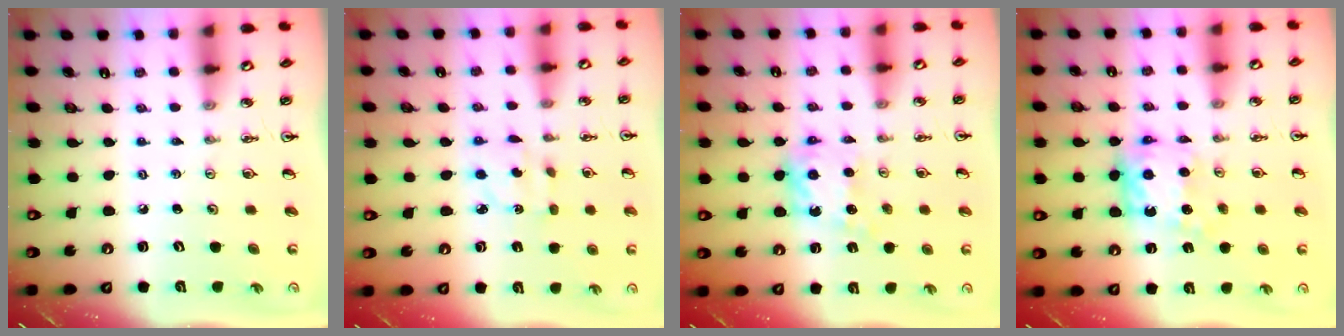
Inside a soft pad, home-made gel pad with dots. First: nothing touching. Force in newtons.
{"total": 2.6, "press": 2.5, "slide": 0.3}
{"total": 8.7, "press": 8.7, "slide": 0.5}
{"total": 9.3, "press": 9.3, "slide": 0.4}